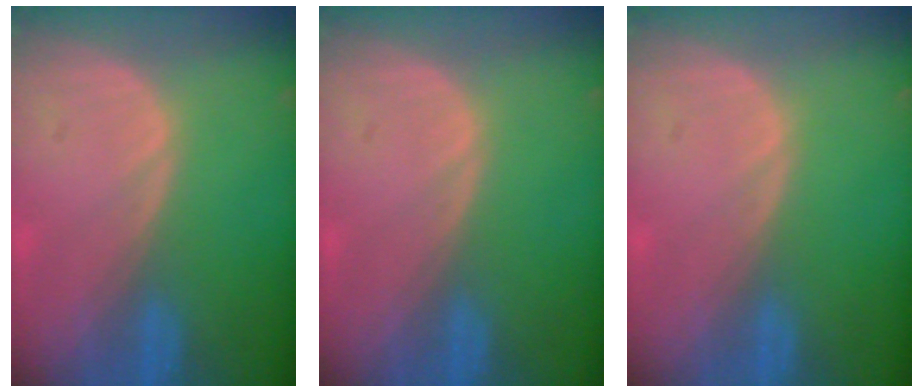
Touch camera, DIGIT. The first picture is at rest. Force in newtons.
{"total": 0.0}
{"total": 0.0}